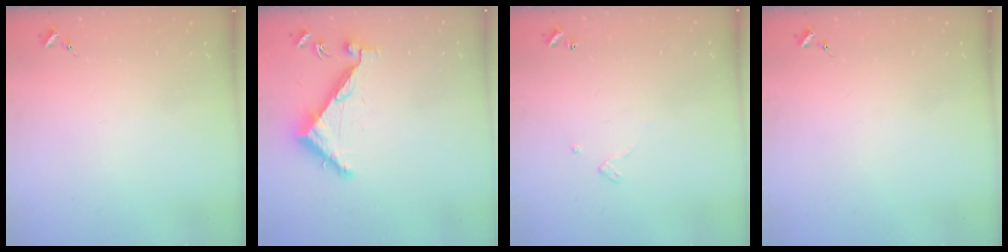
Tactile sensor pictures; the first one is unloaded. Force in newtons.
{"total": 7.2, "press": 7.2, "slide": 0.3}
{"total": 2.4, "press": 2.4, "slide": 0.2}
{"total": 0.0}